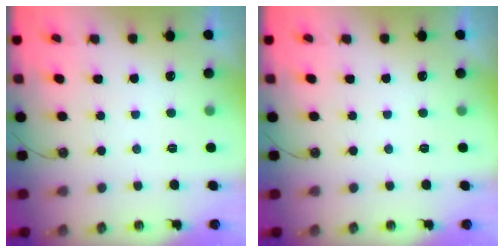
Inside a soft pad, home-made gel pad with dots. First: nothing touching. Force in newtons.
{"total": 0.0}